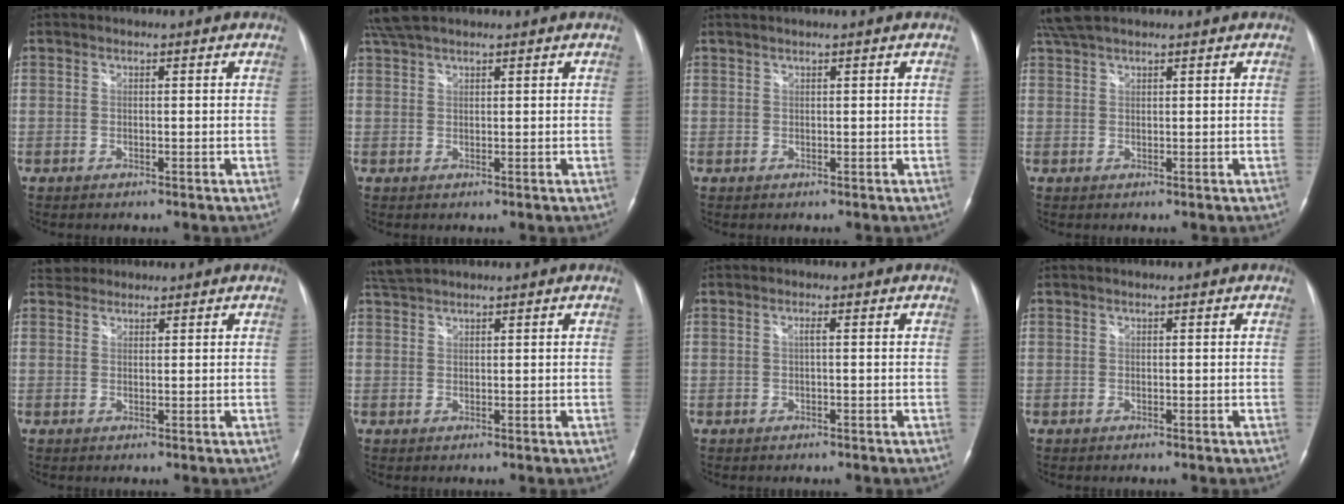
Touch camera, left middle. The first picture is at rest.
{"total": 4.5, "force": [3.9, 0.9, 2.1], "torque": [-0.048, 0.027, 0.079]}
{"total": 1.4, "force": [1.0, -0.2, 0.9], "torque": [-0.017, 0.014, 0.022]}
{"total": 4.3, "force": [3.7, 0.8, 2.0], "torque": [-0.046, 0.026, 0.075]}
{"total": 2.0, "force": [1.7, 0.9, -0.5], "torque": [0.006, 0.013, 0.028]}
{"total": 2.8, "force": [2.7, 0.2, 0.7], "torque": [-0.024, 0.018, 0.057]}
{"total": 0.7, "force": [0.0, 0.0, 0.7], "torque": [-0.016, 0.000, 0.001]}
{"total": 0.0}